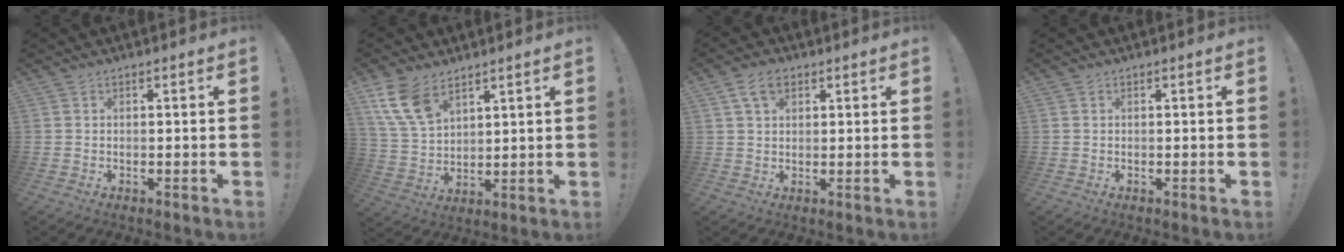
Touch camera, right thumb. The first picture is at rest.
{"total": 11.3, "force": [6.9, 6.3, 6.4], "torque": [-0.132, -0.027, 0.138]}
{"total": 6.0, "force": [2.9, 3.7, 3.7], "torque": [-0.063, -0.002, 0.056]}
{"total": 0.0}